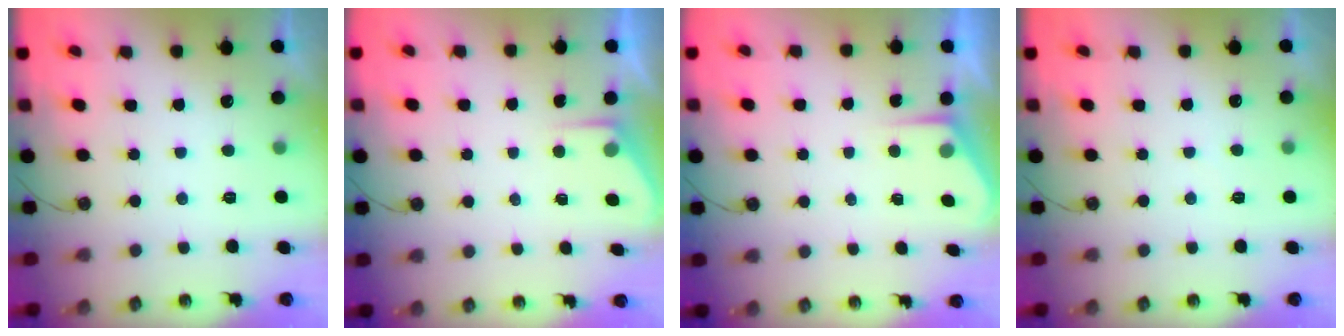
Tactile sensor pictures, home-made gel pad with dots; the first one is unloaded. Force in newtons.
{"total": 2.6, "press": 2.5, "slide": 0.4}
{"total": 2.7, "press": 2.7, "slide": 0.4}
{"total": 2.3, "press": 2.3, "slide": 0.4}